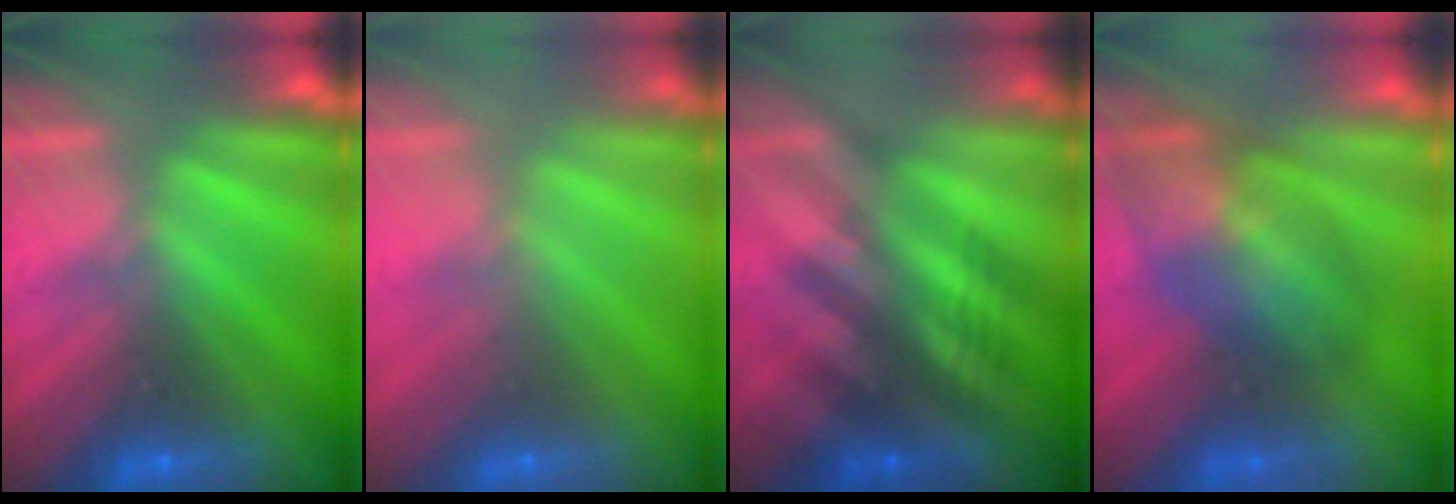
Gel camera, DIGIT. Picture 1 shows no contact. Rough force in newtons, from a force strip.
{"total": 2.8}
{"total": 2.4}
{"total": 7.3}